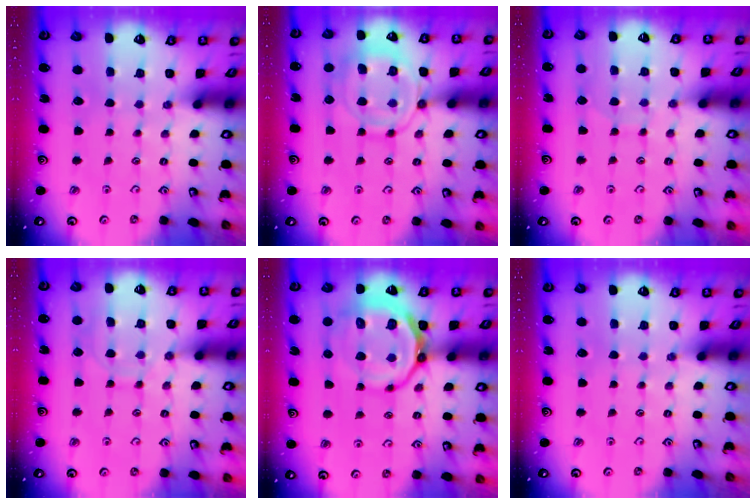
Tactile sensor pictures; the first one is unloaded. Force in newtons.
{"total": 13.3, "press": 13.3, "slide": 1.3}
{"total": 6.8, "press": 6.8, "slide": 0.5}
{"total": 9.2, "press": 9.2, "slide": 0.7}
{"total": 15.0, "press": 14.8, "slide": 2.7}
{"total": 0.0}